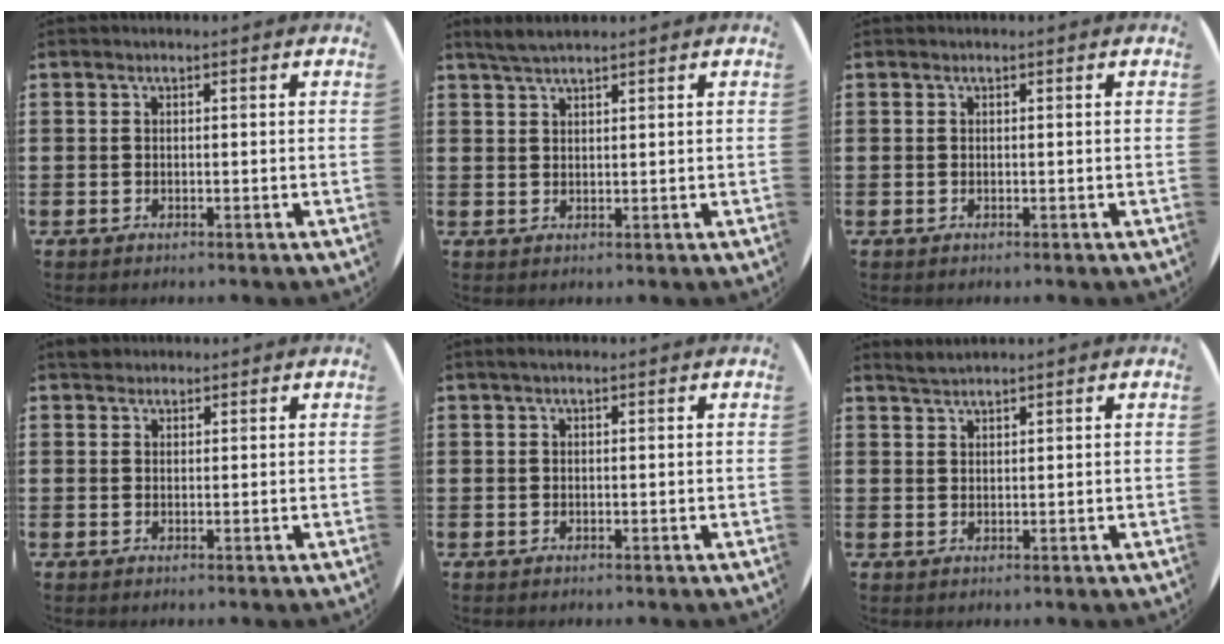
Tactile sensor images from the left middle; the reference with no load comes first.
{"total": 2.3, "force": [2.1, 0.2, 1.0], "torque": [-0.023, 0.003, 0.039]}
{"total": 0.0}
{"total": 1.4, "force": [1.3, 0.6, 0.0], "torque": [0.004, 0.002, 0.023]}
{"total": 0.5, "force": [0.3, 0.1, 0.4], "torque": [-0.009, 0.002, 0.005]}
{"total": 1.6, "force": [1.6, -0.1, 0.2], "torque": [-0.005, 0.002, 0.031]}